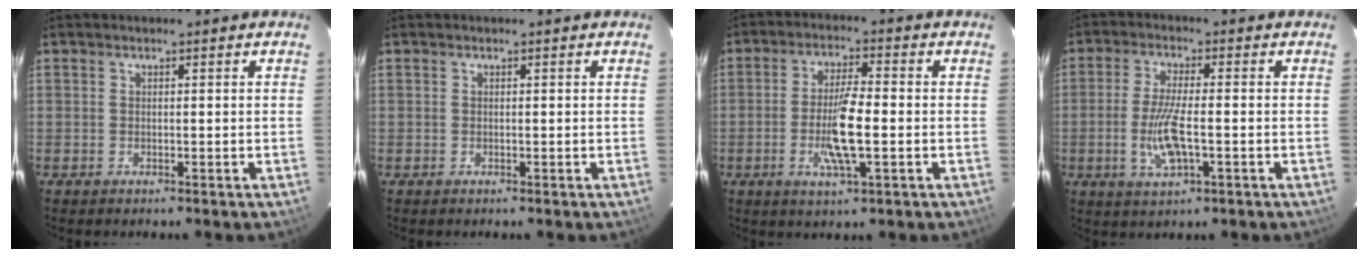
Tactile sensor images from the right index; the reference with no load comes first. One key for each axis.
{"total": 0.0}
{"total": 8.7, "fx": -2.0, "fy": 1.5, "fz": 8.3, "tx": -0.159, "ty": -0.005, "tz": -0.039}
{"total": 8.2, "fx": -2.1, "fy": 2.2, "fz": 7.6, "tx": -0.154, "ty": -0.011, "tz": -0.038}